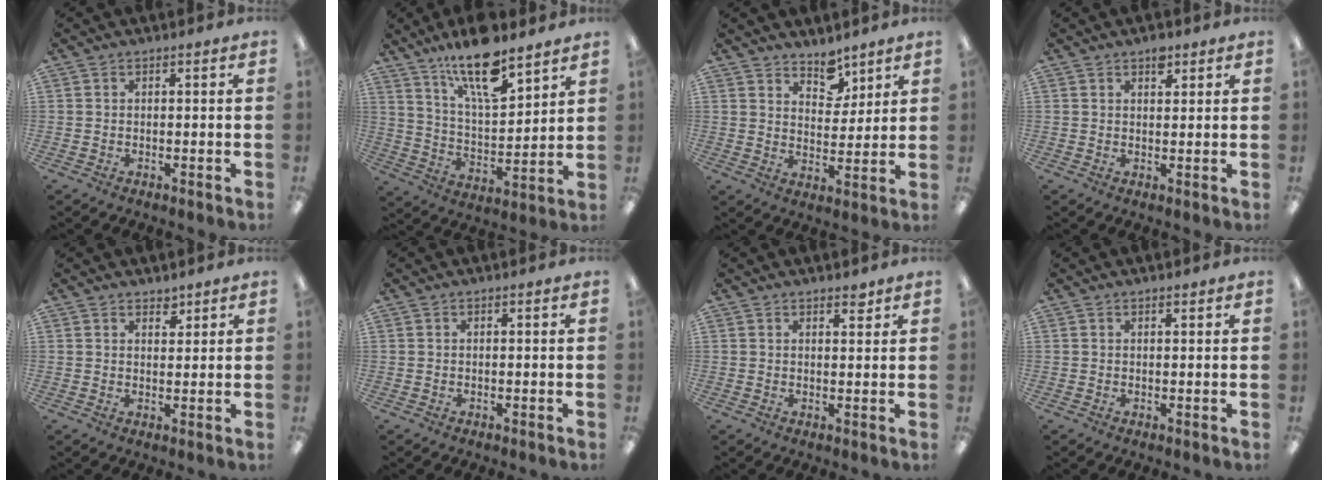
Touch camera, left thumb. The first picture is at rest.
{"total": 16.2, "force": [11.9, 5.1, 9.7], "torque": [-0.166, -0.064, 0.202]}
{"total": 7.0, "force": [5.9, 3.4, 1.3], "torque": [-0.007, -0.042, 0.108]}
{"total": 2.9, "force": [2.0, 1.5, 1.5], "torque": [-0.008, -0.007, 0.030]}
{"total": 2.3, "force": [2.1, 1.0, 0.4], "torque": [0.006, -0.013, 0.036]}
{"total": 0.0}
{"total": 2.3, "force": [2.0, 0.8, 0.8], "torque": [-0.001, -0.010, 0.032]}
{"total": 0.6, "force": [0.6, 0.1, 0.1], "torque": [-0.002, 0.000, 0.011]}